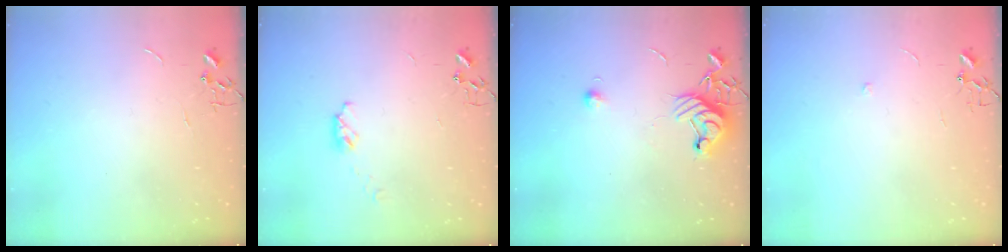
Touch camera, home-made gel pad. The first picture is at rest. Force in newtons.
{"total": 4.9, "press": 4.8, "slide": 0.5}
{"total": 10.3, "press": 10.2, "slide": 1.2}
{"total": 4.3, "press": 4.2, "slide": 1.3}